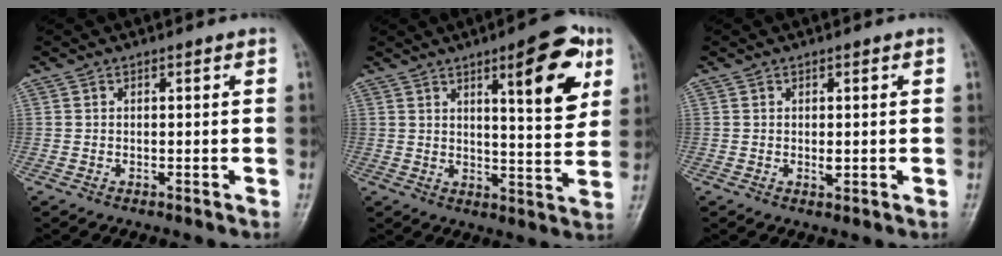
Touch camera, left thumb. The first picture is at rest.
{"total": 13.6, "force": [5.9, 3.8, 11.6], "torque": [-0.134, -0.026, 0.078]}
{"total": 2.0, "force": [0.1, 1.0, 1.7], "torque": [-0.023, -0.003, 0.002]}